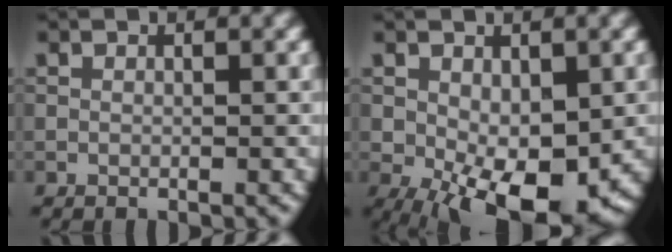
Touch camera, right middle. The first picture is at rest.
{"total": 9.8, "force": [-3.1, 5.1, 7.8], "torque": [-0.133, -0.025, -0.037]}